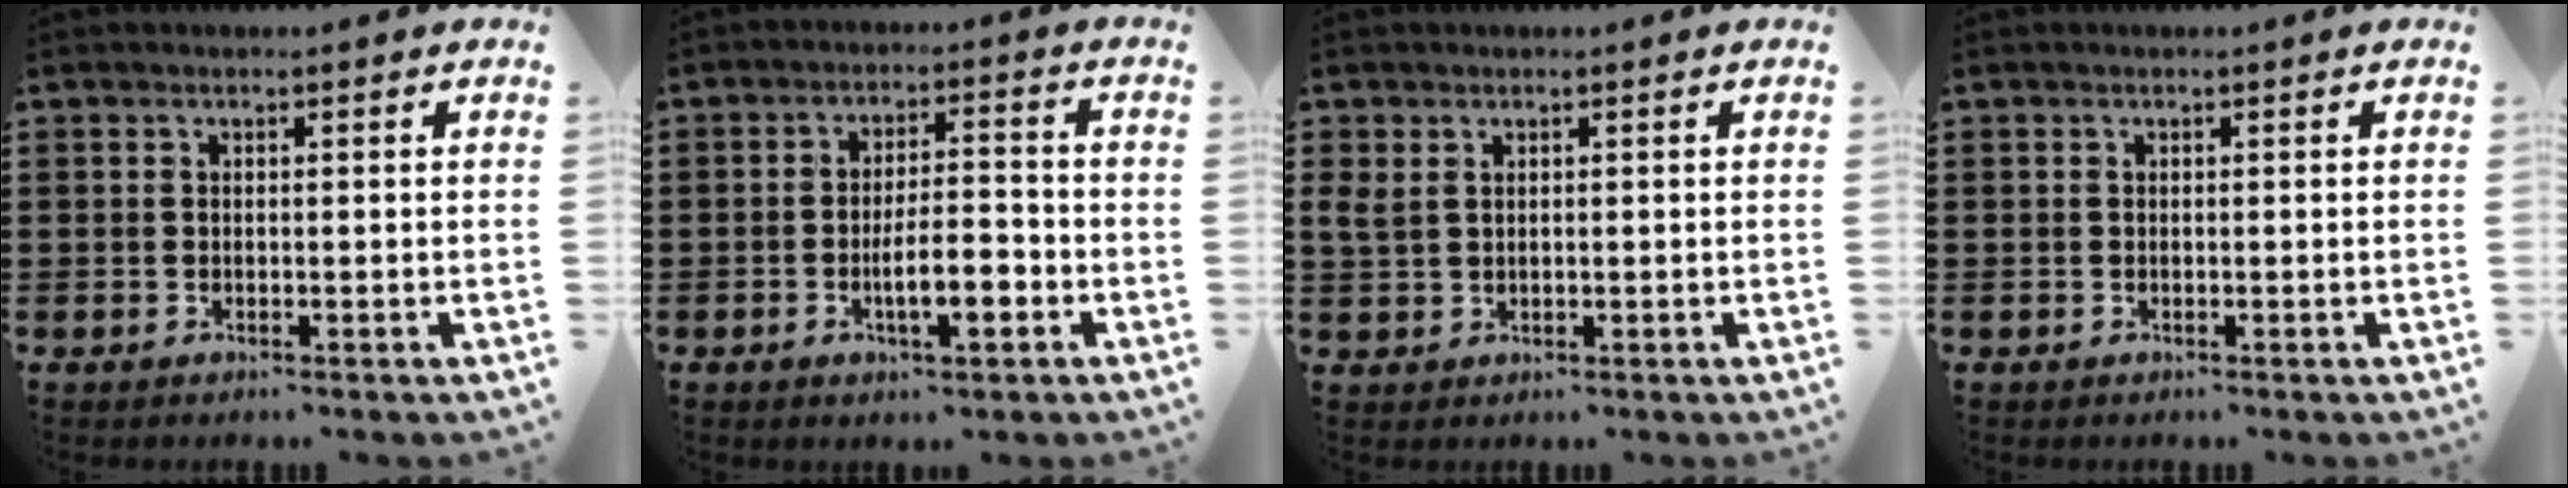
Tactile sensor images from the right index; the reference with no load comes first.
{"total": 6.7, "force": [-2.5, 2.0, 5.9], "torque": [-0.111, -0.001, -0.047]}
{"total": 2.0, "force": [1.1, 1.1, 1.2], "torque": [-0.035, 0.002, 0.017]}
{"total": 0.0}